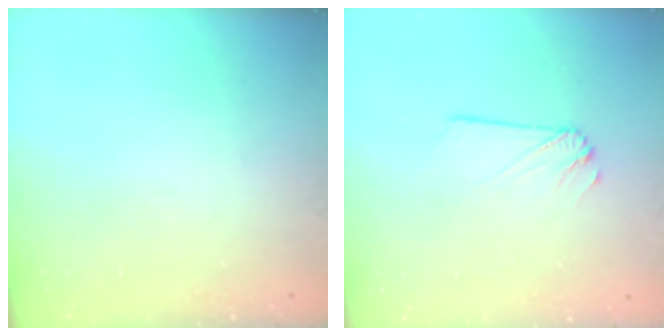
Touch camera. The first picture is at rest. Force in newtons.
{"total": 2.2, "press": 2.2, "slide": 0.1}